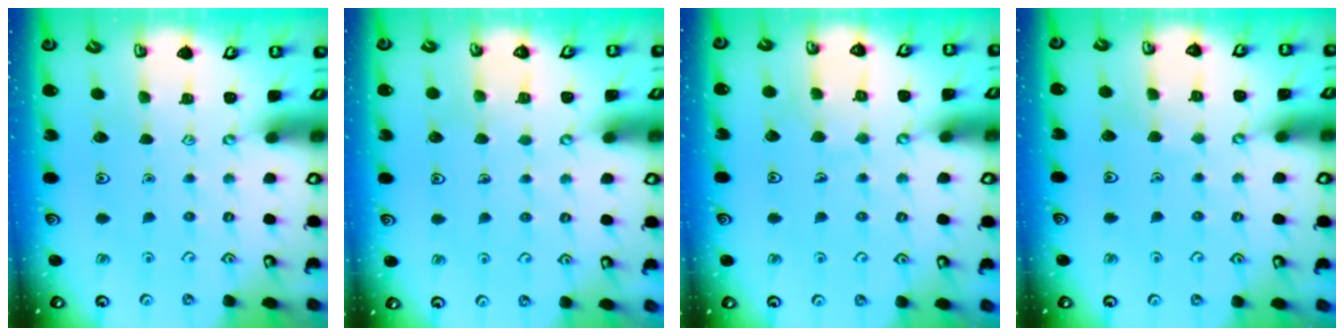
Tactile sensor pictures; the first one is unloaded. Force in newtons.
{"total": 4.0, "press": 4.0, "slide": 0.4}
{"total": 5.1, "press": 5.1, "slide": 0.3}
{"total": 2.4, "press": 2.4, "slide": 0.2}